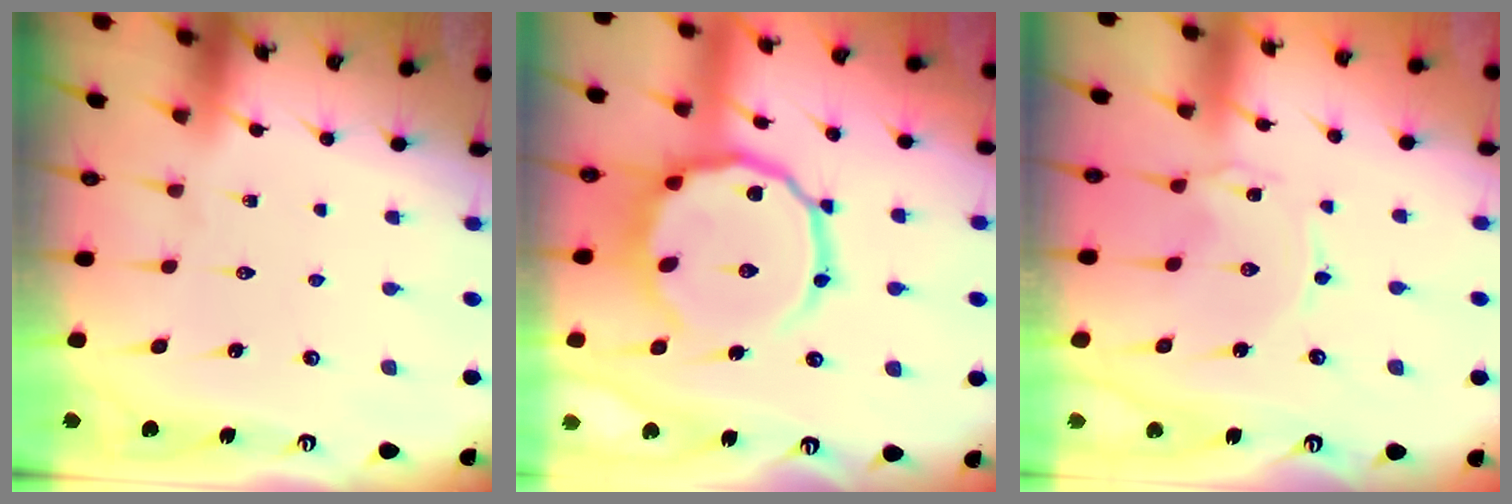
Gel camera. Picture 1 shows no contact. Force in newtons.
{"total": 14.6, "press": 14.5, "slide": 2.0}
{"total": 0.5, "press": 0.5, "slide": 0.1}